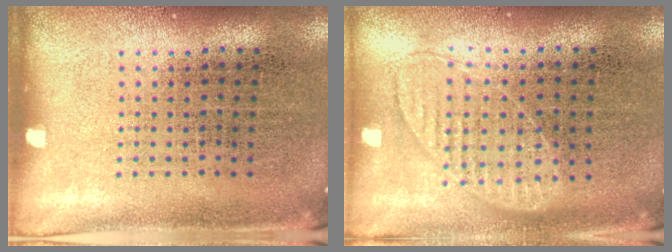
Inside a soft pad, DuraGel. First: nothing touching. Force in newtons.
{"total": 0.9, "press": 0.9, "slide": 0.2}